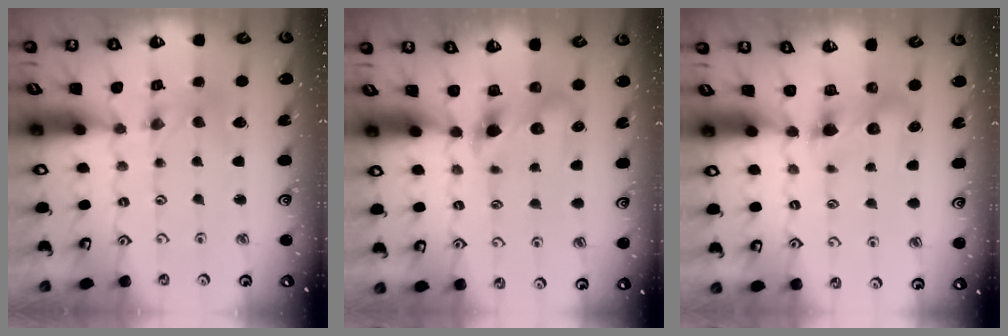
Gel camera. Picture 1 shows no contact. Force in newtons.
{"total": 7.1, "press": 7.1, "slide": 0.8}
{"total": 7.2, "press": 7.2, "slide": 0.6}